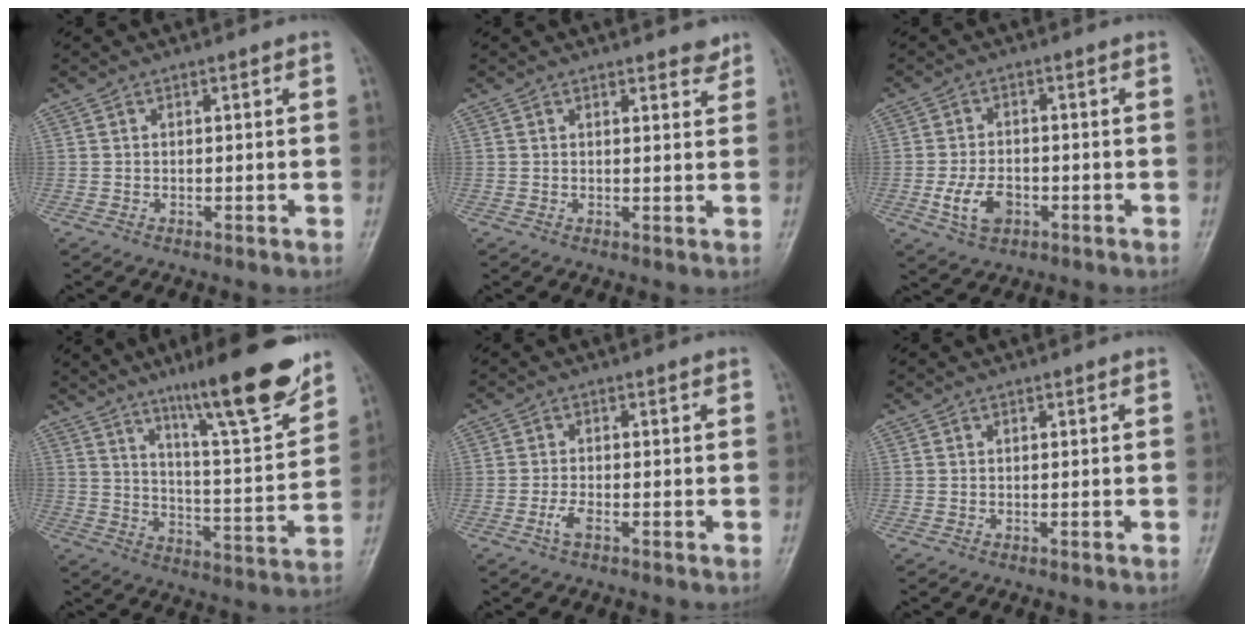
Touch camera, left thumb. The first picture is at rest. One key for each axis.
{"total": 2.4, "fx": 2.1, "fy": 0.8, "fz": 0.9, "tx": 0.000, "ty": -0.014, "tz": 0.023}
{"total": 6.1, "fx": -2.0, "fy": 3.9, "fz": 4.2, "tx": -0.078, "ty": 0.006, "tz": -0.035}
{"total": 18.5, "fx": 12.9, "fy": 2.6, "fz": 13.0, "tx": -0.168, "ty": -0.076, "tz": 0.200}
{"total": 2.2, "fx": -1.0, "fy": 0.7, "fz": 1.8, "tx": -0.043, "ty": 0.005, "tz": -0.022}
{"total": 0.0}